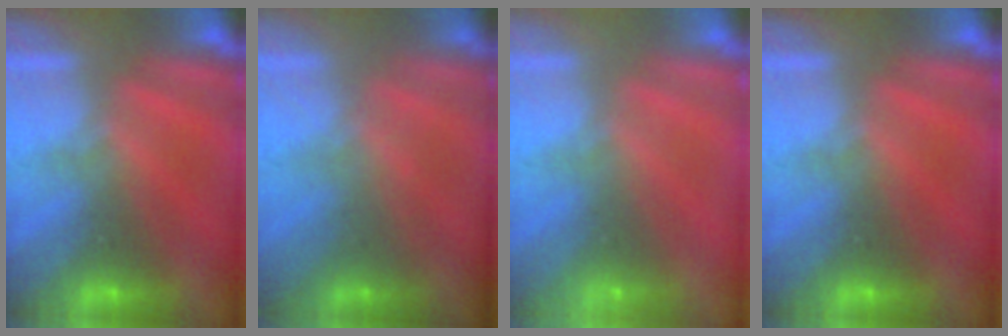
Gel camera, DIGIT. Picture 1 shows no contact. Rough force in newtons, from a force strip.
{"total": 1.4}
{"total": 2.3}
{"total": 0.0}